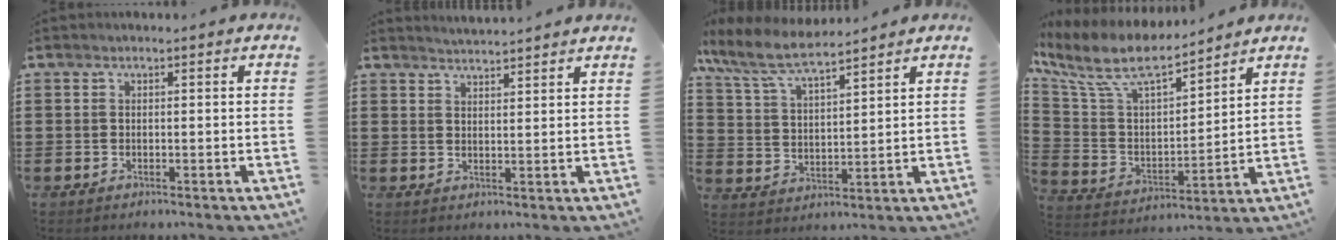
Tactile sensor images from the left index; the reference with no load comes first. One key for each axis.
{"total": 2.6, "fx": 2.6, "fy": -0.5, "fz": -0.1, "tx": -0.004, "ty": -0.008, "tz": 0.048}
{"total": 7.8, "fx": 6.8, "fy": 1.2, "fz": 3.8, "tx": -0.098, "ty": -0.025, "tz": 0.121}
{"total": 10.2, "fx": 8.0, "fy": 3.0, "fz": 5.6, "tx": -0.142, "ty": -0.039, "tz": 0.139}